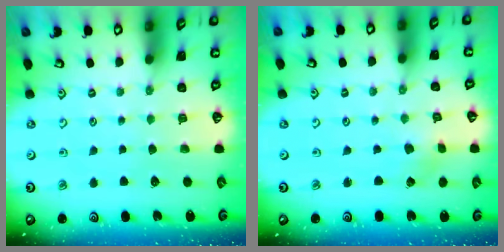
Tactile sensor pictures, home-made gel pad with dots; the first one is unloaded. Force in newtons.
{"total": 0.9, "press": 0.9, "slide": 0.2}